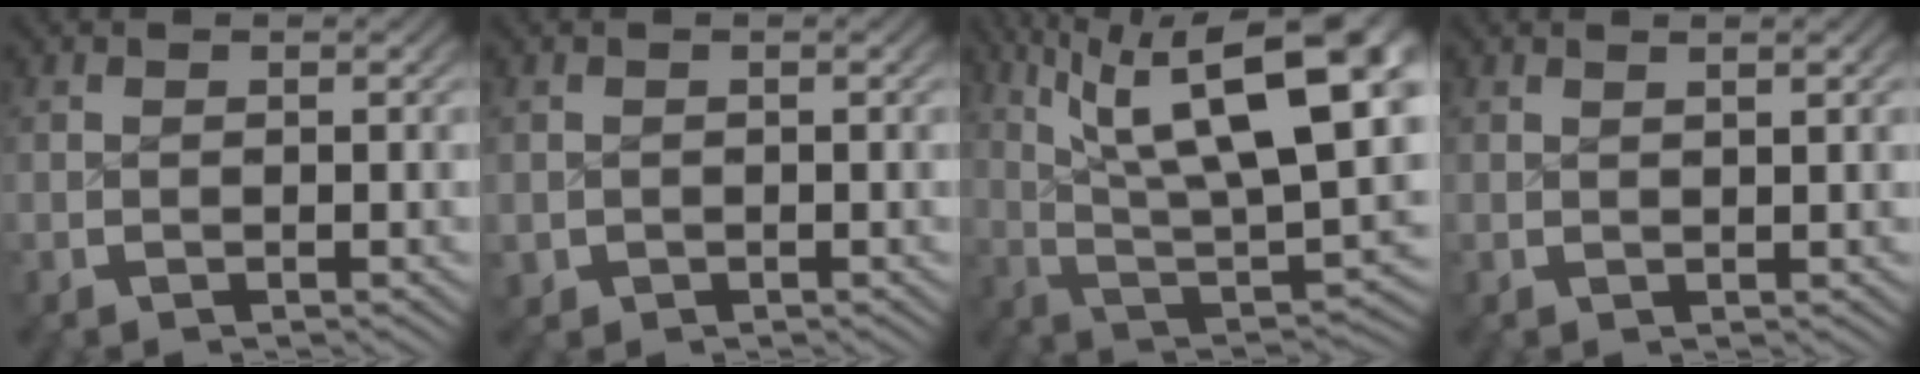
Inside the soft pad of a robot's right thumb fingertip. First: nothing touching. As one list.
[{"total": 1.5, "force": [-0.4, 1.4, 0.3], "torque": [-0.010, -0.013, 0.000]}, {"total": 15.4, "force": [3.3, 7.7, 13.0], "torque": [-0.209, -0.026, 0.066]}, {"total": 1.0, "force": [0.7, -0.1, 0.7], "torque": [-0.009, 0.001, 0.015]}]